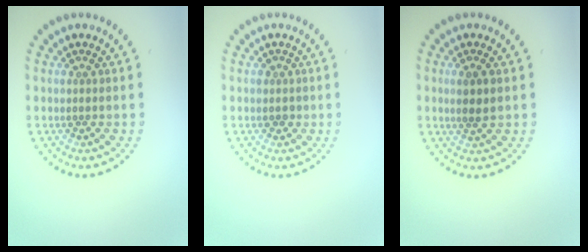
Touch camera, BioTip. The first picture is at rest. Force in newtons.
{"total": 0.9, "press": 0.9, "slide": 0.3}
{"total": 1.5, "press": 1.4, "slide": 0.7}